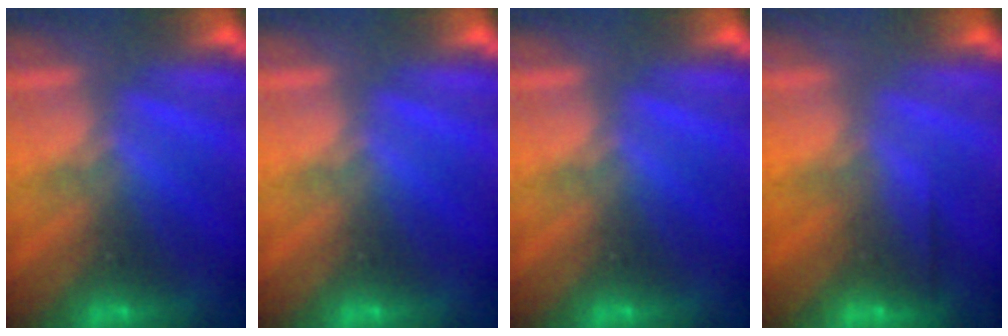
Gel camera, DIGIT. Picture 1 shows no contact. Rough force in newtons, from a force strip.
{"total": 0.0}
{"total": 0.0}
{"total": 2.6}